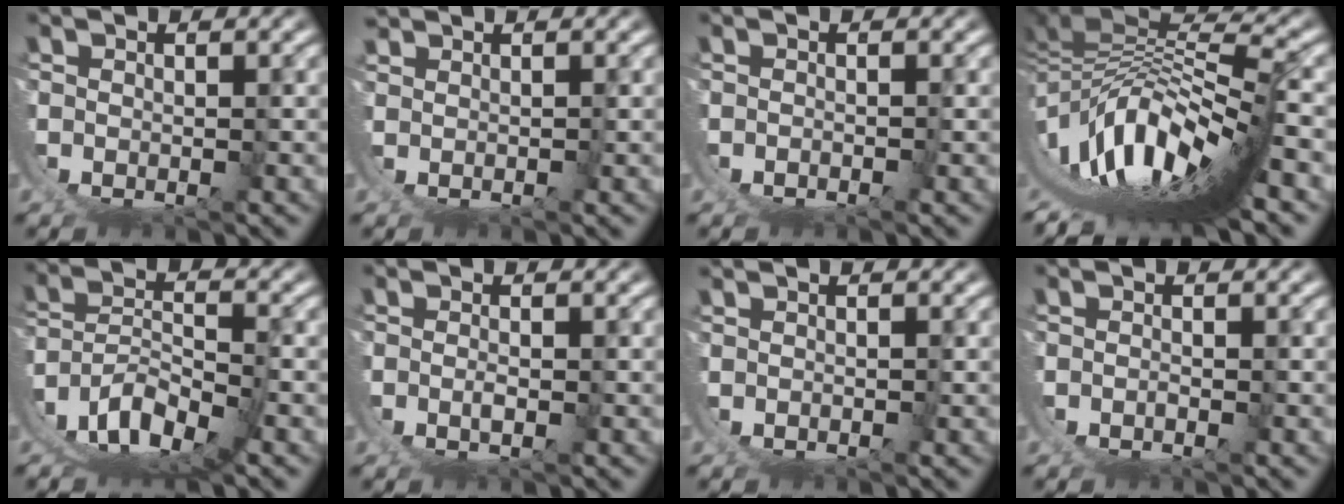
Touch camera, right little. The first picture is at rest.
{"total": 1.1, "force": [0.4, -0.6, -0.9], "torque": [0.021, 0.004, 0.007]}
{"total": 1.0, "force": [-0.5, 0.7, 0.5], "torque": [-0.012, -0.002, -0.007]}
{"total": 16.5, "force": [-1.1, 9.4, 13.6], "torque": [-0.240, -0.021, 0.000]}
{"total": 10.7, "force": [-0.8, 8.8, 6.2], "torque": [-0.162, -0.043, -0.006]}
{"total": 1.5, "force": [0.8, -0.4, 1.2], "torque": [-0.018, 0.001, 0.016]}
{"total": 0.0}
{"total": 1.0, "force": [-0.3, 0.7, 0.6], "torque": [-0.013, -0.001, -0.005]}